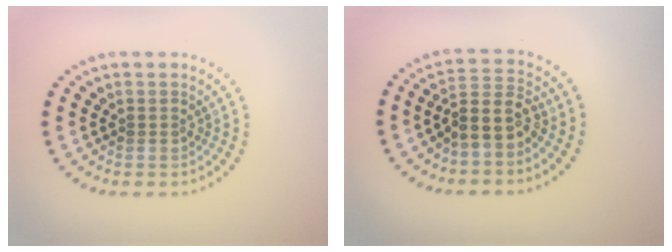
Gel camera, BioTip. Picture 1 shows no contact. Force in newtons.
{"total": 3.5, "press": 3.0, "slide": 1.8}